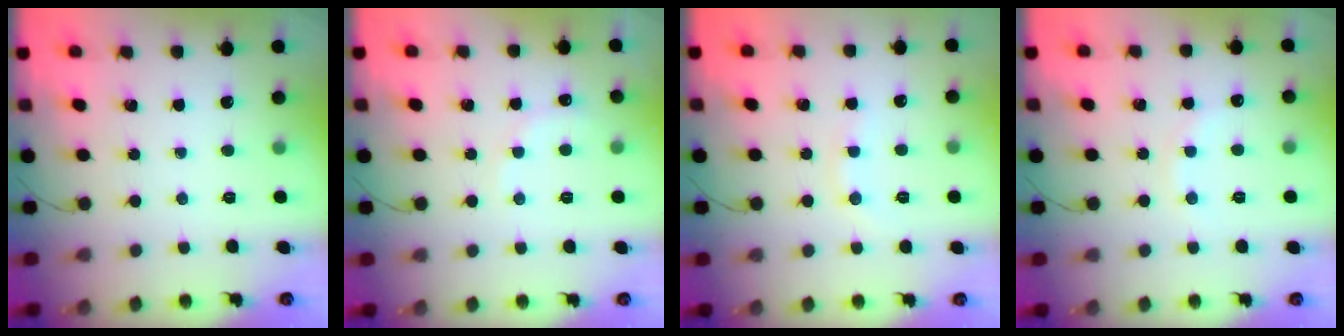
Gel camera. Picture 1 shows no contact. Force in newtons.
{"total": 6.8, "press": 6.7, "slide": 1.2}
{"total": 5.5, "press": 5.4, "slide": 1.3}
{"total": 4.5, "press": 4.3, "slide": 1.3}